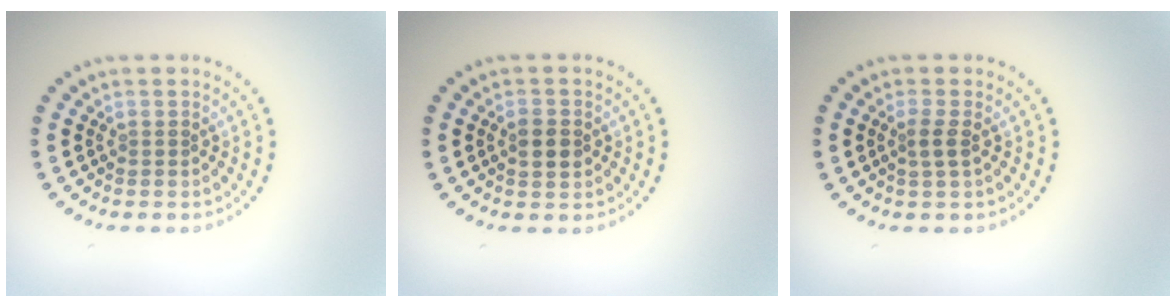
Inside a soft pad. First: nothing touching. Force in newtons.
{"total": 2.3, "press": 2.3, "slide": 0.0}
{"total": 1.3, "press": 1.1, "slide": 0.8}